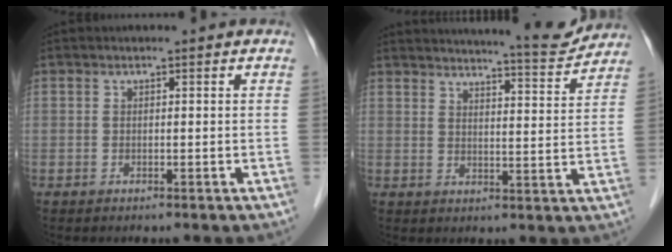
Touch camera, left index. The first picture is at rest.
{"total": 11.3, "force": [10.9, 0.1, 3.0], "torque": [-0.043, -0.016, 0.136]}